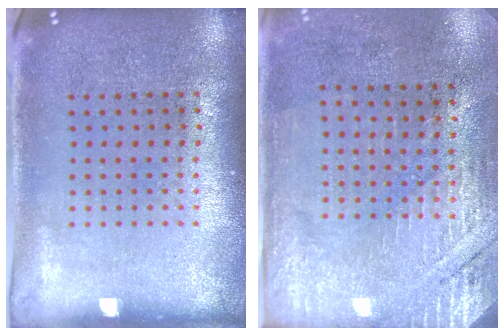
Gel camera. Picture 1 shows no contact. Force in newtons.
{"total": 2.8, "press": 2.5, "slide": 1.2}